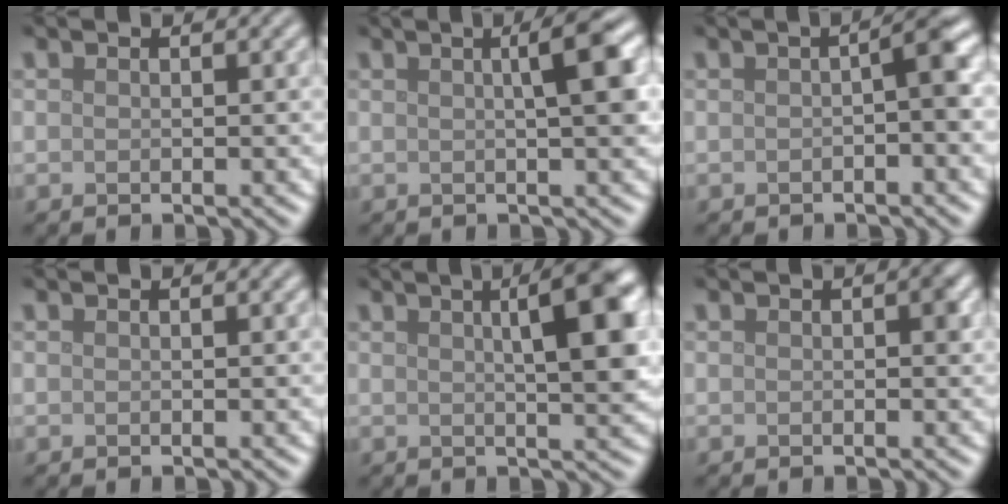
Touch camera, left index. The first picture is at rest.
{"total": 4.3, "force": [0.9, 0.7, 4.2], "torque": [-0.052, 0.011, 0.011]}
{"total": 2.5, "force": [-0.1, 0.3, 2.4], "torque": [-0.037, 0.011, -0.003]}
{"total": 0.0}
{"total": 6.9, "force": [1.9, 1.7, 6.5], "torque": [-0.063, 0.015, 0.023]}
{"total": 1.0, "force": [0.2, 0.4, 0.9], "torque": [-0.009, 0.001, 0.002]}